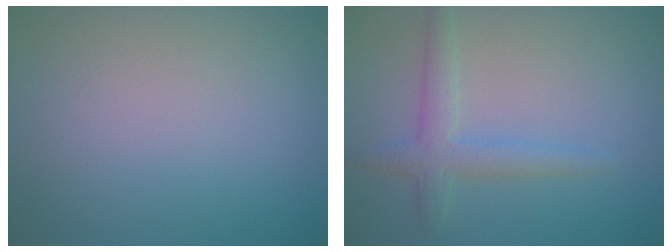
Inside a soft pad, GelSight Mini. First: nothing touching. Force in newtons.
{"total": 2.8, "press": 2.8, "slide": 0.1}